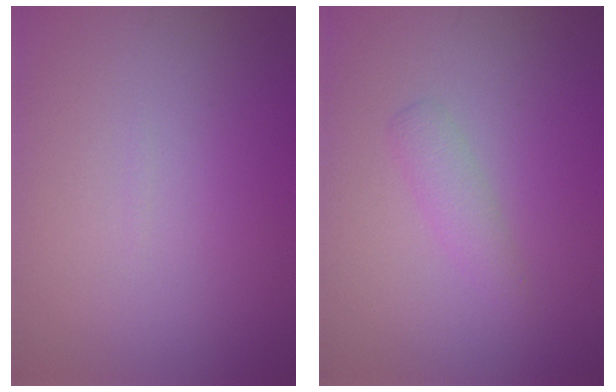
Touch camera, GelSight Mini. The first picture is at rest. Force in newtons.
{"total": 1.5, "press": 1.5, "slide": 0.1}